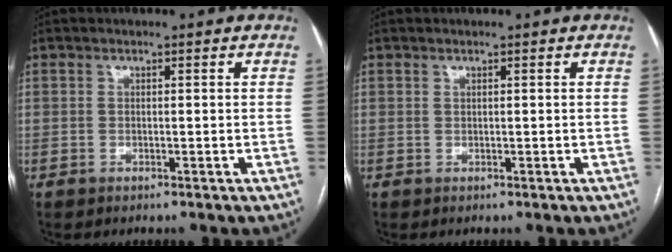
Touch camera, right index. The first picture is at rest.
{"total": 0.0}